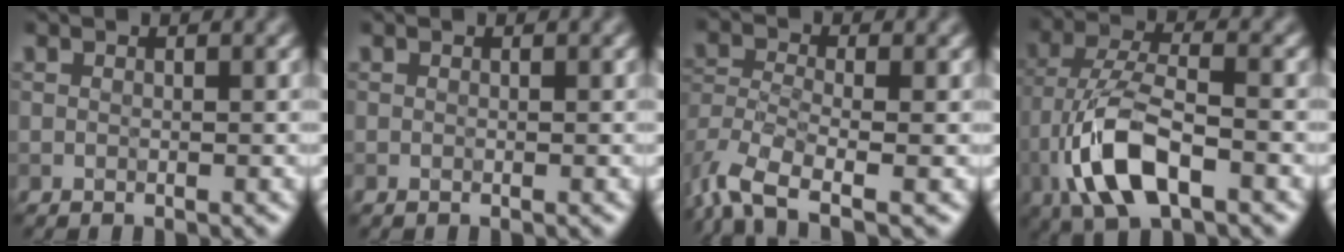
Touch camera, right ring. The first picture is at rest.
{"total": 0.0}
{"total": 6.8, "force": [-4.3, 2.7, 4.4], "torque": [-0.099, -0.014, -0.092]}
{"total": 8.2, "force": [-3.1, 3.5, 6.7], "torque": [-0.139, 0.003, -0.065]}